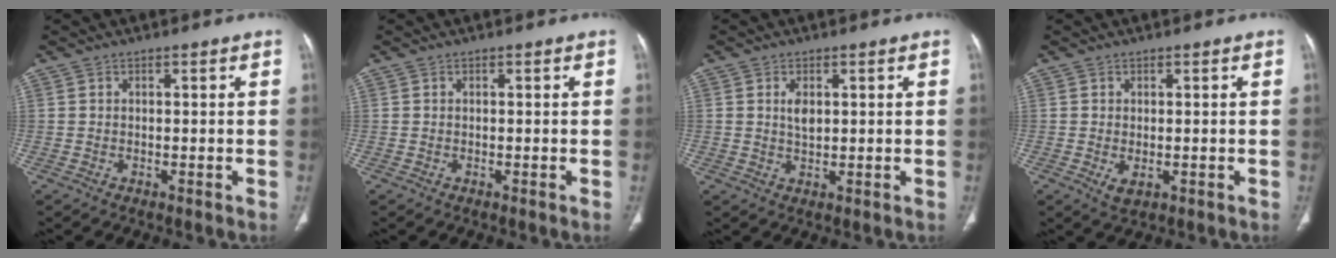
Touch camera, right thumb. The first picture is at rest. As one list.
[{"total": 0.0}, {"total": 3.0, "force": [0.8, 1.7, 2.3], "torque": [-0.036, -0.006, 0.017]}, {"total": 2.3, "force": [-0.5, 1.3, 1.8], "torque": [-0.030, -0.005, 0.000]}]